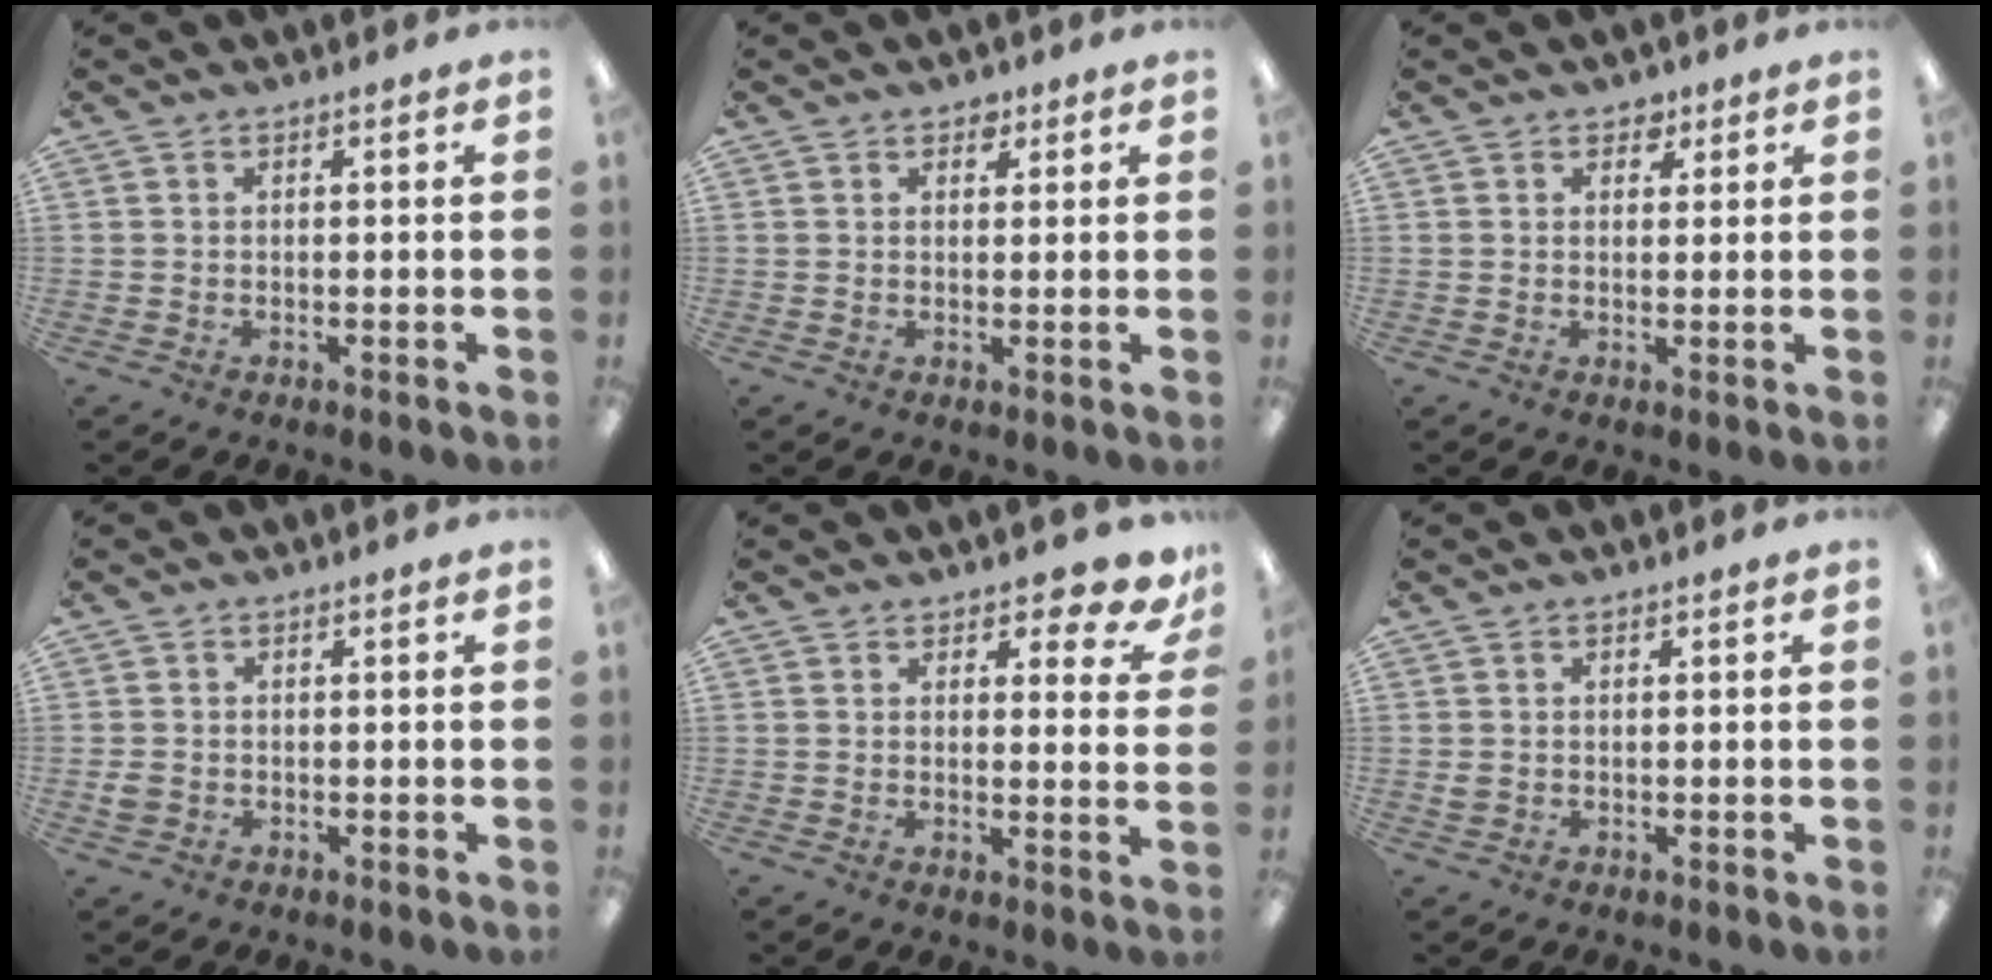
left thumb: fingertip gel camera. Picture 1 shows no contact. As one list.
[{"total": 2.4, "force": [1.7, 1.5, 0.8], "torque": [-0.001, -0.004, 0.027]}, {"total": 2.8, "force": [1.9, 1.9, 0.8], "torque": [0.006, -0.006, 0.030]}, {"total": 1.9, "force": [-0.1, 1.7, 0.8], "torque": [-0.014, 0.004, -0.002]}, {"total": 6.3, "force": [5.1, 2.2, 3.1], "torque": [-0.024, -0.032, 0.085]}, {"total": 1.2, "force": [0.5, 1.0, 0.5], "torque": [-0.010, 0.003, 0.009]}]